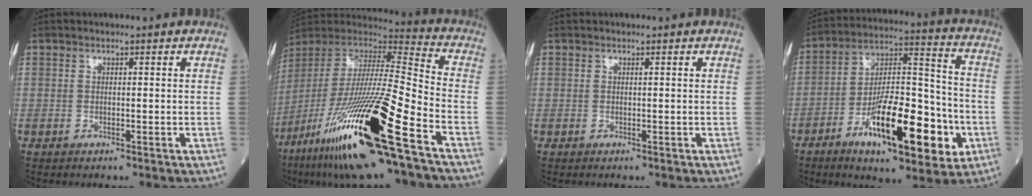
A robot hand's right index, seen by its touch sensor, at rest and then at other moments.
{"total": 27.8, "force": [-14.3, 1.3, 23.7], "torque": [-0.468, -0.064, -0.269]}
{"total": 0.0}
{"total": 19.1, "force": [-7.2, 5.2, 16.9], "torque": [-0.290, 0.001, -0.108]}